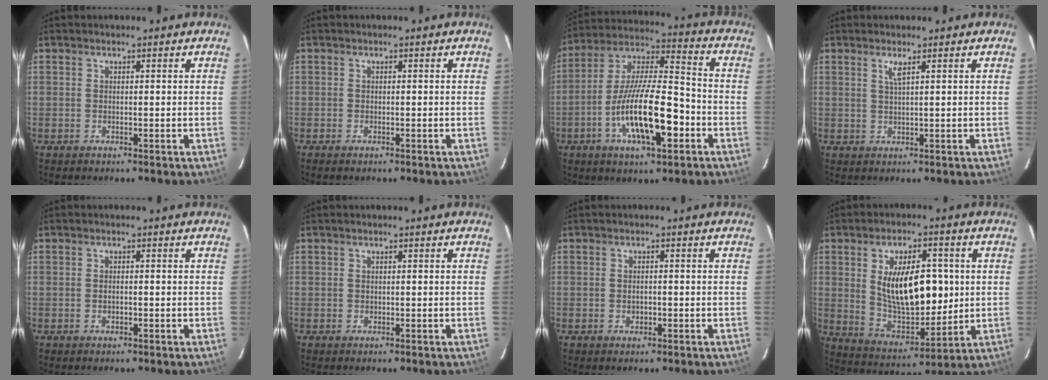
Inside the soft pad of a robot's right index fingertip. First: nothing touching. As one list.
[{"total": 0.9, "force": [-0.7, 0.5, 0.4], "torque": [-0.009, -0.004, -0.014]}, {"total": 17.4, "force": [-6.3, 5.1, 15.4], "torque": [-0.289, -0.005, -0.112]}, {"total": 1.8, "force": [1.0, -0.2, 1.5], "torque": [-0.029, -0.001, 0.019]}, {"total": 0.7, "force": [-0.3, 0.4, 0.5], "torque": [-0.010, 0.000, -0.005]}, {"total": 0.0}, {"total": 1.4, "force": [-0.4, 1.0, 0.8], "torque": [-0.014, 0.001, -0.006]}, {"total": 15.8, "force": [2.4, 7.9, 13.5], "torque": [-0.230, -0.004, 0.057]}]